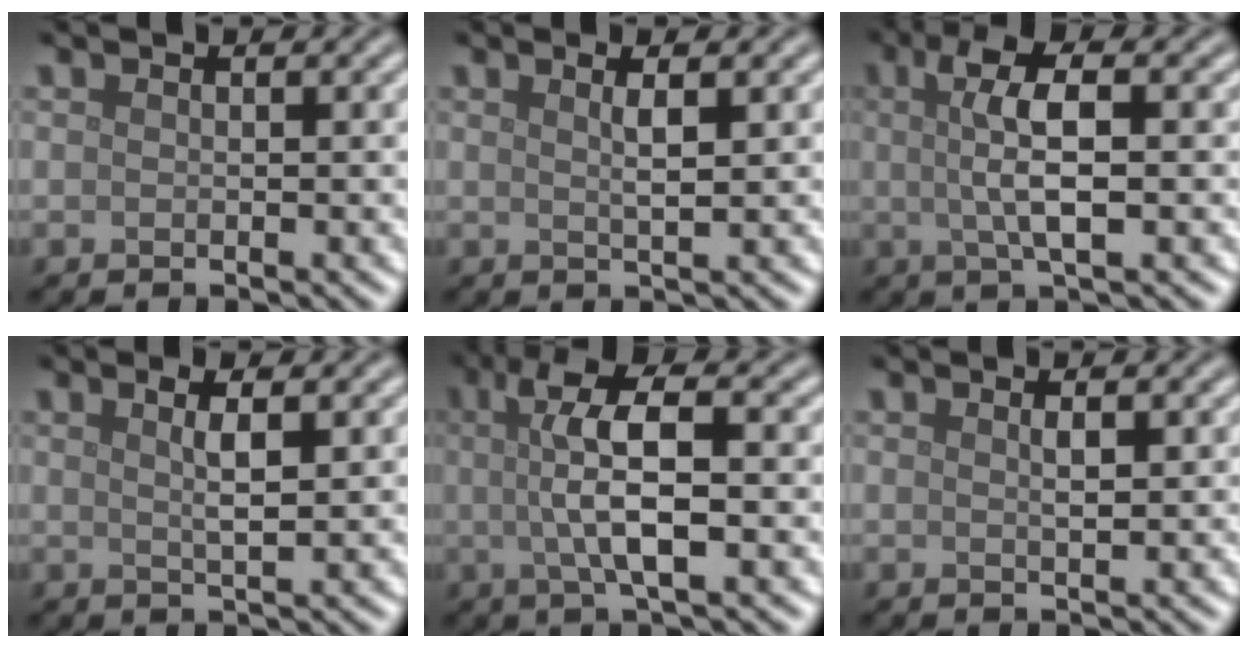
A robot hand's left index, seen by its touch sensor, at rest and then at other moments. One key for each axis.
{"total": 2.0, "fx": 0.7, "fy": 0.4, "fz": 1.8, "tx": -0.026, "ty": 0.003, "tz": 0.009}
{"total": 5.3, "fx": 0.6, "fy": 1.5, "fz": 5.0, "tx": -0.089, "ty": 0.006, "tz": 0.010}
{"total": 2.5, "fx": 0.8, "fy": 0.6, "fz": 2.3, "tx": -0.036, "ty": 0.002, "tz": 0.014}
{"total": 7.1, "fx": 0.5, "fy": 2.1, "fz": 6.7, "tx": -0.113, "ty": 0.009, "tz": 0.004}
{"total": 1.2, "fx": 0.4, "fy": 0.2, "fz": 1.1, "tx": -0.019, "ty": 0.001, "tz": 0.007}